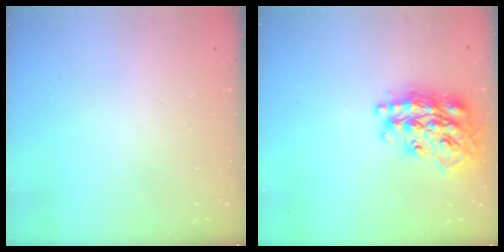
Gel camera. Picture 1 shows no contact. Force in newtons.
{"total": 23.2, "press": 23.2, "slide": 1.8}